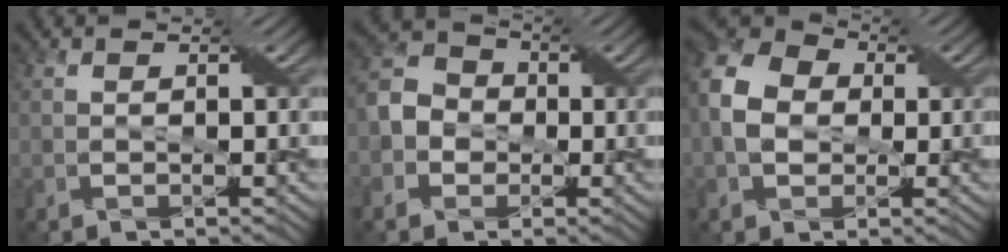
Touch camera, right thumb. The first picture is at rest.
{"total": 5.2, "force": [-1.2, 4.7, 2.0], "torque": [-0.056, 0.009, -0.037]}
{"total": 8.1, "force": [-0.2, 6.5, 4.9], "torque": [-0.130, 0.011, -0.016]}